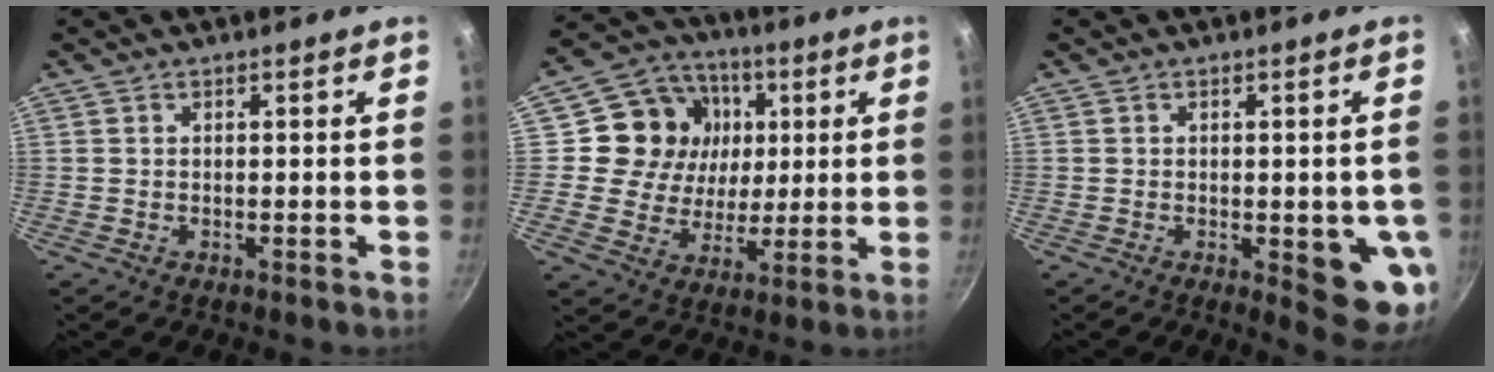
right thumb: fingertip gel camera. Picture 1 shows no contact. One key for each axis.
{"total": 15.1, "fx": 3.4, "fy": 13.4, "fz": 6.0, "tx": -0.081, "ty": 0.002, "tz": 0.049}
{"total": 9.5, "fx": -1.9, "fy": 3.3, "fz": 8.8, "tx": -0.075, "ty": -0.004, "tz": -0.018}